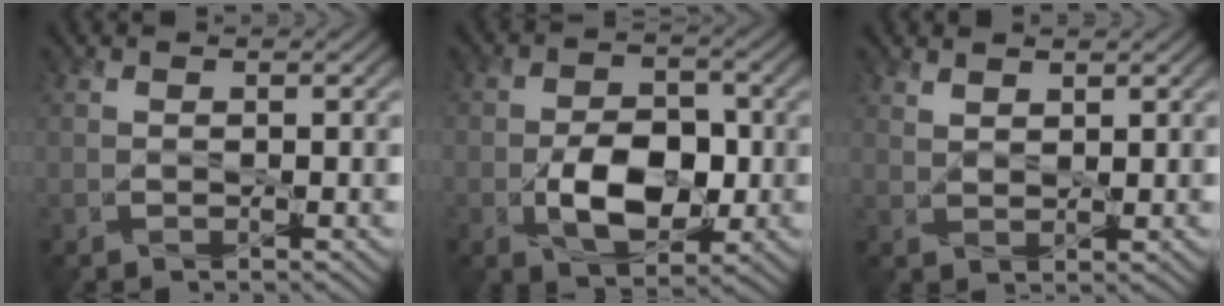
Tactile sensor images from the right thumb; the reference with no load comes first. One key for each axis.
{"total": 7.4, "fx": -2.0, "fy": 4.4, "fz": 5.6, "tx": -0.096, "ty": -0.004, "tz": -0.036}
{"total": 1.9, "fx": 1.7, "fy": 0.5, "fz": 0.8, "tx": -0.018, "ty": 0.002, "tz": 0.036}